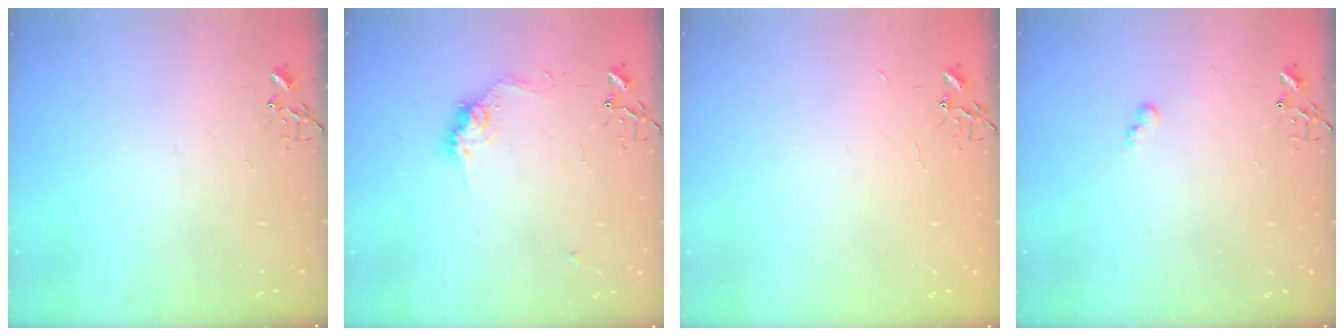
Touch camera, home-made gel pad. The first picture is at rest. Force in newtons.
{"total": 9.4, "press": 9.4, "slide": 0.3}
{"total": 2.2, "press": 2.2, "slide": 0.3}
{"total": 5.1, "press": 5.1, "slide": 0.4}